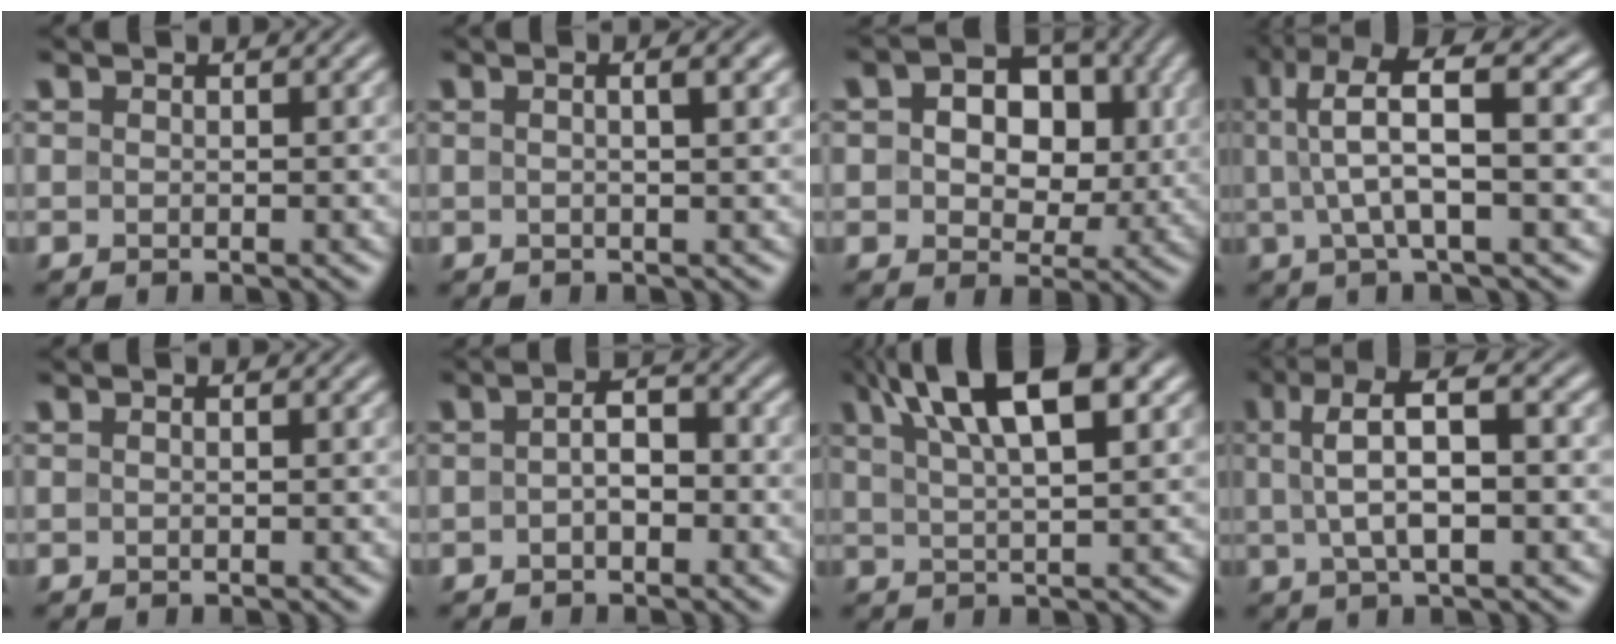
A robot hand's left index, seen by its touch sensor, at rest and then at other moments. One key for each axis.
{"total": 3.2, "fx": 1.0, "fy": 1.2, "fz": 2.7, "tx": -0.021, "ty": 0.009, "tz": -0.009}
{"total": 8.1, "fx": 1.3, "fy": 5.6, "fz": 5.7, "tx": -0.074, "ty": -0.002, "tz": 0.018}
{"total": 7.6, "fx": 1.7, "fy": 2.0, "fz": 7.2, "tx": -0.122, "ty": 0.019, "tz": 0.023}
{"total": 0.0}
{"total": 2.5, "fx": -0.5, "fy": 1.3, "fz": 2.0, "tx": -0.037, "ty": 0.003, "tz": -0.014}
{"total": 9.5, "fx": 5.0, "fy": 3.2, "fz": 7.4, "tx": -0.095, "ty": 0.026, "tz": 0.066}
{"total": 6.2, "fx": 1.0, "fy": 2.0, "fz": 5.8, "tx": -0.100, "ty": 0.015, "tz": 0.012}